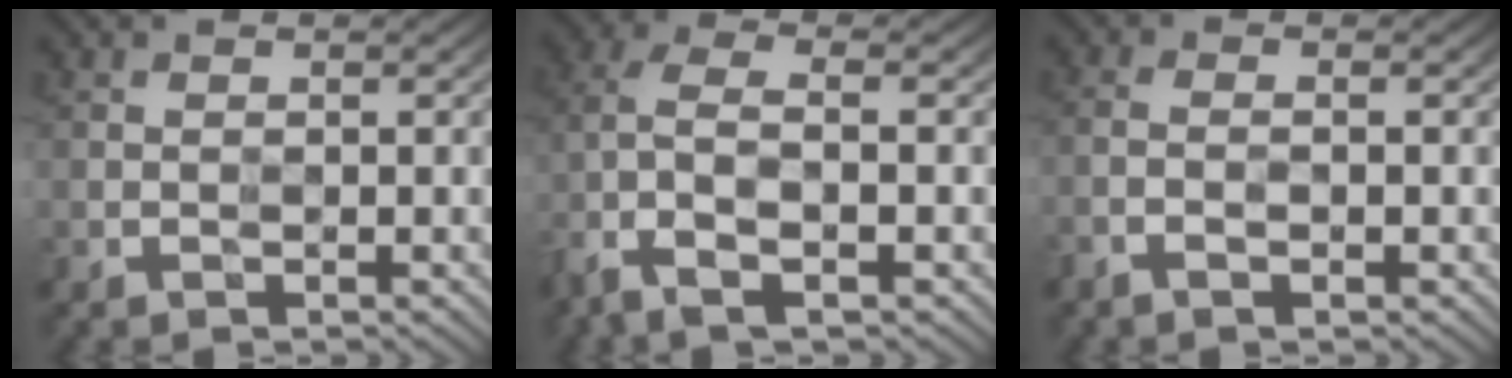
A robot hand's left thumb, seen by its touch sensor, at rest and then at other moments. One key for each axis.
{"total": 6.8, "fx": -3.4, "fy": 2.6, "fz": 5.3, "tx": -0.135, "ty": -0.001, "tz": -0.078}
{"total": 2.2, "fx": -1.1, "fy": 0.5, "fz": 1.9, "tx": -0.042, "ty": 0.002, "tz": -0.025}